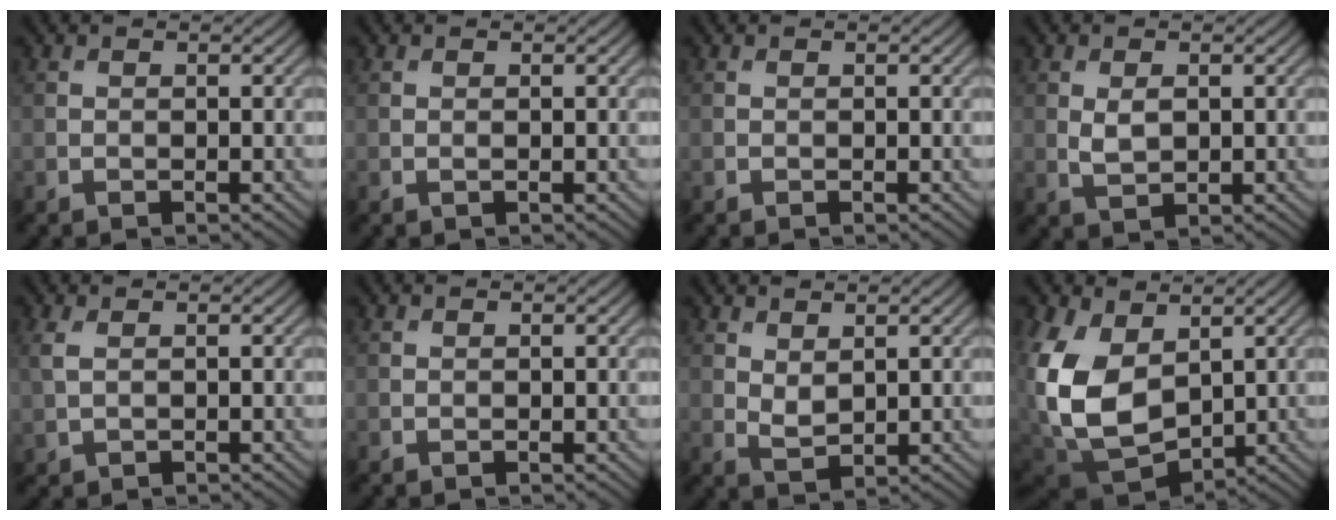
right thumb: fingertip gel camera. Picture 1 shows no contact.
{"total": 0.0}
{"total": 0.0}
{"total": 2.7, "force": [0.5, 1.6, 2.1], "torque": [-0.051, -0.007, 0.014]}
{"total": 2.2, "force": [0.7, 1.1, 1.7], "torque": [-0.057, 0.002, 0.016]}
{"total": 0.0}
{"total": 2.3, "force": [1.3, 1.1, 1.6], "torque": [-0.038, -0.006, 0.031]}
{"total": 14.1, "force": [2.3, 9.7, 10.0], "torque": [-0.260, -0.024, 0.055]}